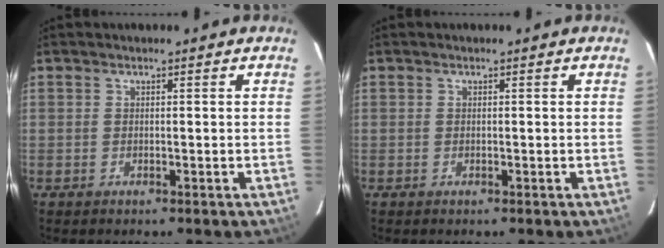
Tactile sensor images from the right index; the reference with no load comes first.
{"total": 0.0}